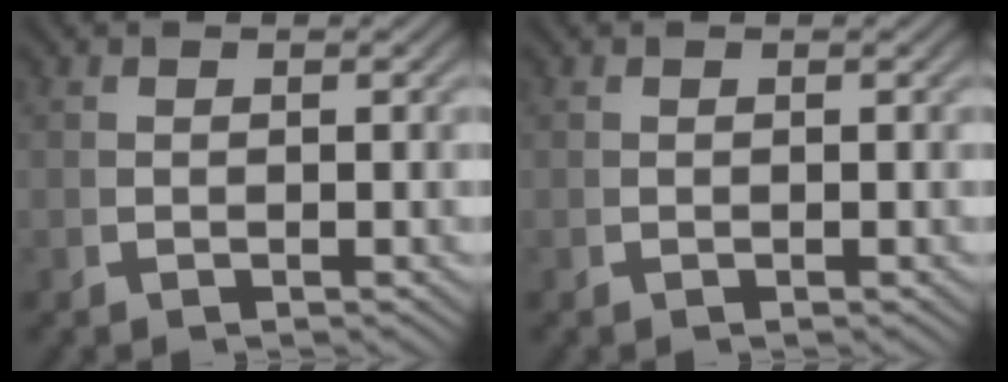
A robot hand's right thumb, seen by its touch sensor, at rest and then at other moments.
{"total": 0.0}